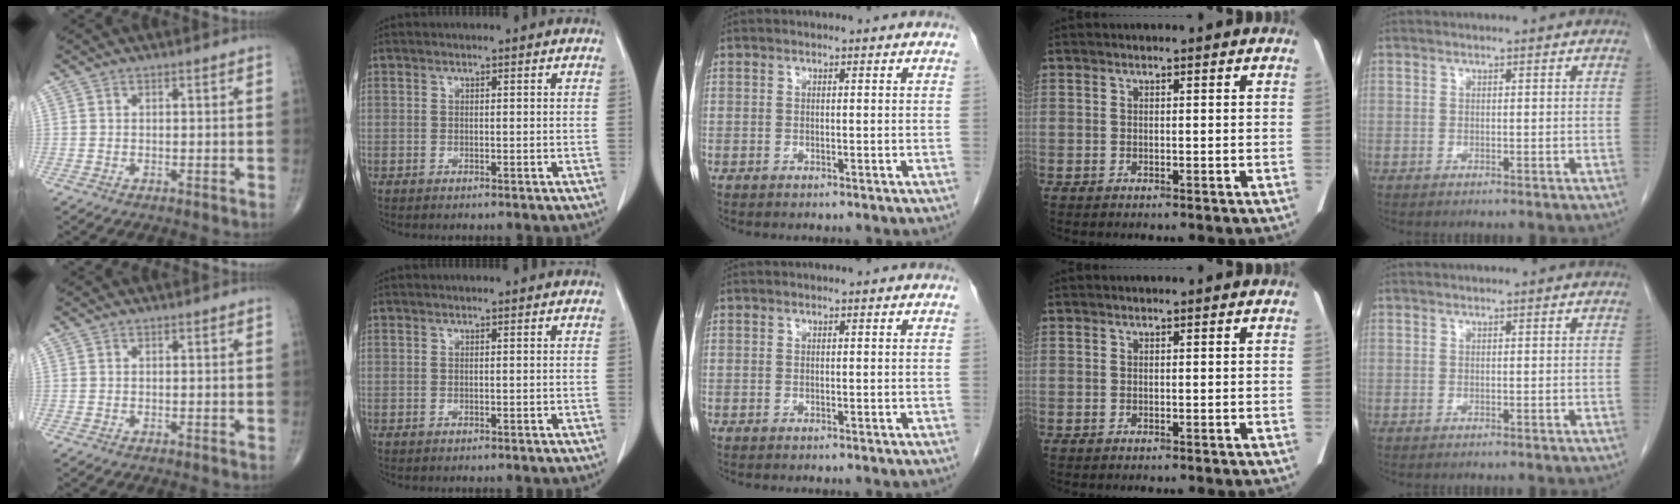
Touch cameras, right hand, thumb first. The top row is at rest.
{}